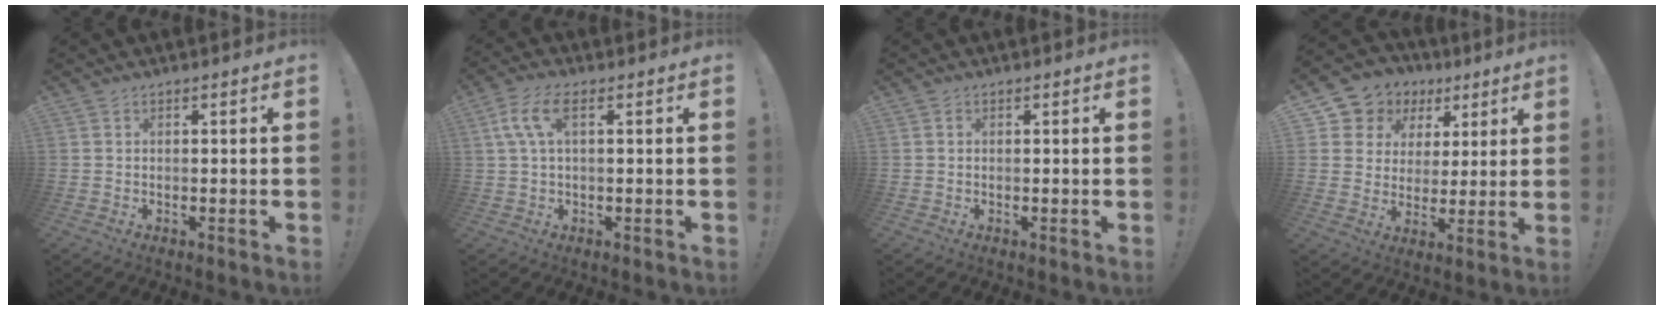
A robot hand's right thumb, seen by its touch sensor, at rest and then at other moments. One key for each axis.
{"total": 7.4, "fx": 2.2, "fy": 2.7, "fz": 6.5, "tx": -0.138, "ty": 0.002, "tz": 0.043}
{"total": 0.0}
{"total": 8.7, "fx": 3.9, "fy": 7.5, "fz": 1.9, "tx": -0.031, "ty": -0.036, "tz": 0.082}